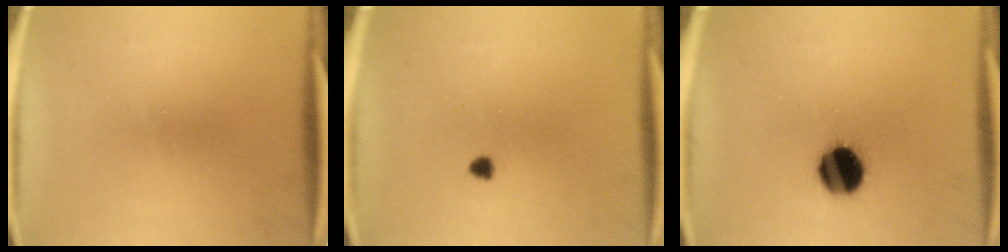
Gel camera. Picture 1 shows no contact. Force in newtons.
{"total": 1.2}
{"total": 11.9}